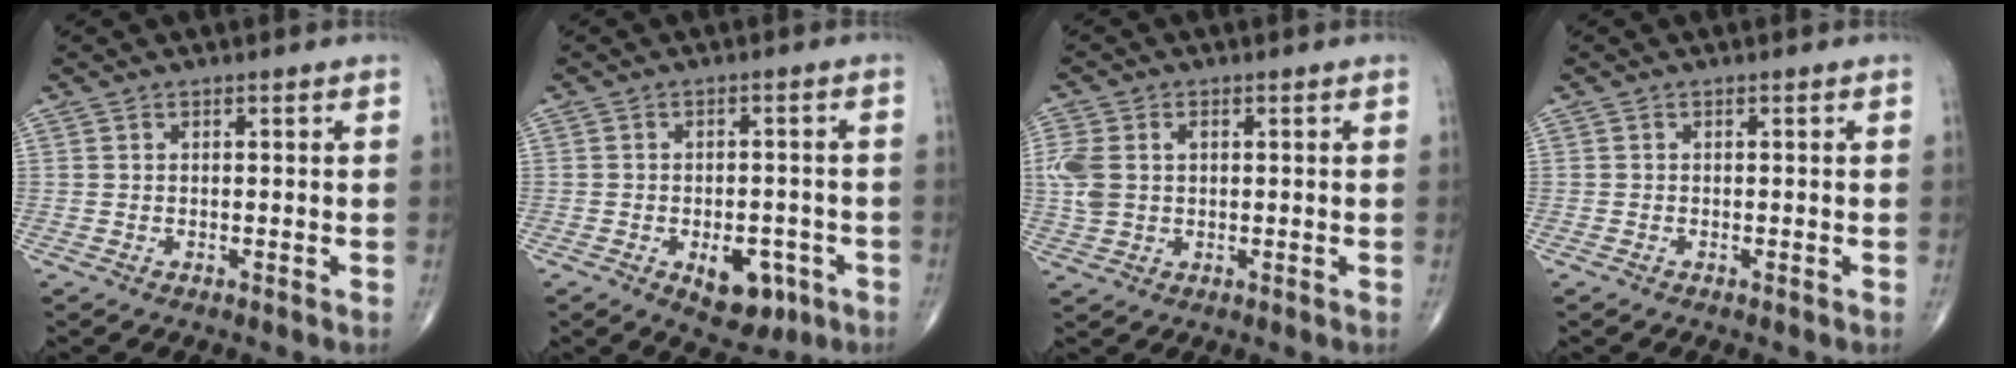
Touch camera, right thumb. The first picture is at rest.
{"total": 8.0, "force": [-3.3, 4.6, 5.6], "torque": [-0.053, 0.014, -0.035]}
{"total": 6.5, "force": [0.8, 4.6, 4.5], "torque": [-0.117, 0.016, 0.018]}
{"total": 0.0}